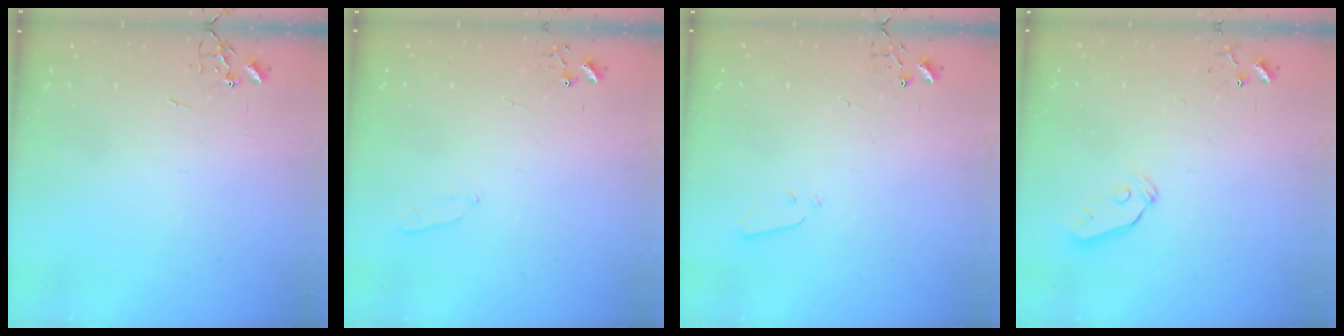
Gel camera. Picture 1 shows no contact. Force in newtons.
{"total": 3.9, "press": 3.9, "slide": 0.6}
{"total": 2.2, "press": 2.1, "slide": 0.3}
{"total": 4.9, "press": 4.8, "slide": 0.9}